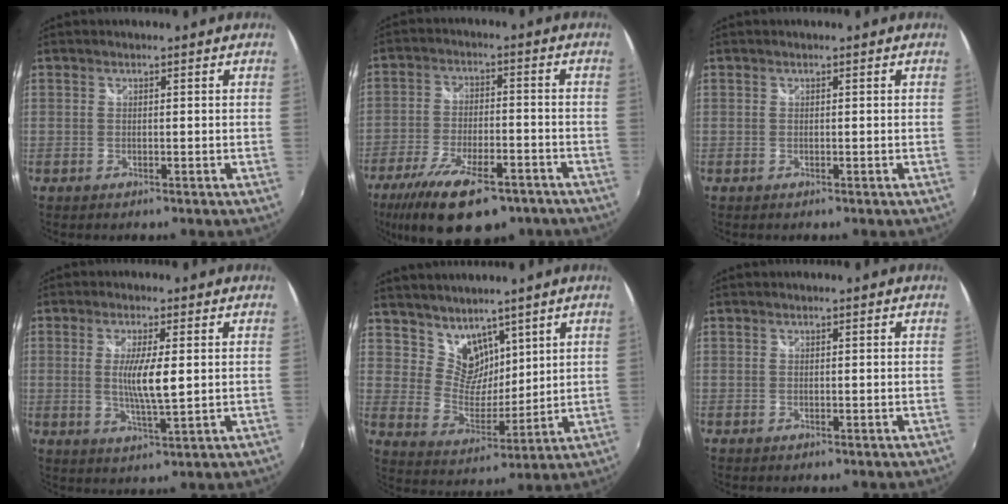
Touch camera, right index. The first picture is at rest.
{"total": 17.5, "force": [-11.8, 6.6, 11.2], "torque": [-0.227, -0.037, -0.187]}
{"total": 0.0}
{"total": 6.5, "force": [0.5, 0.9, 6.5], "torque": [-0.118, -0.010, 0.008]}
{"total": 8.8, "force": [6.6, 5.3, 2.3], "torque": [-0.032, 0.003, 0.133]}
{"total": 0.0}